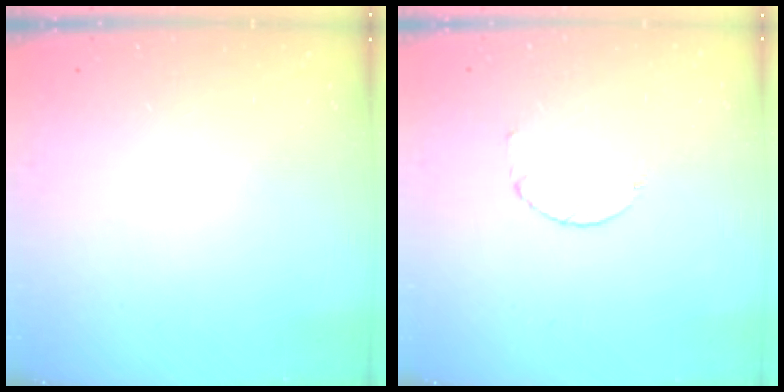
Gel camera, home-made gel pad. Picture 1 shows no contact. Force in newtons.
{"total": 2.3, "press": 2.3, "slide": 0.3}